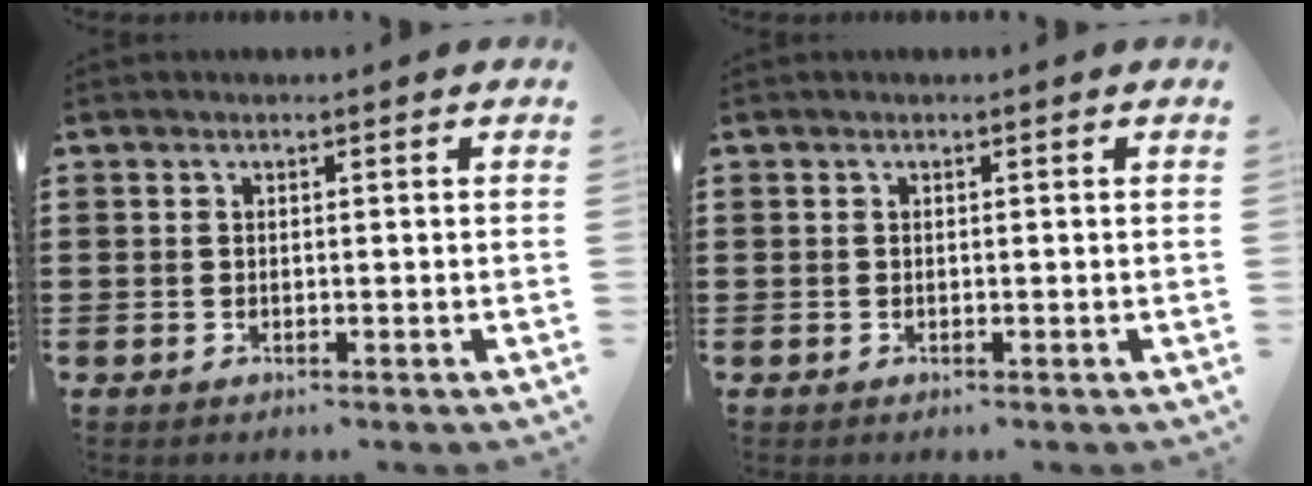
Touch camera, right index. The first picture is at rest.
{"total": 0.0}